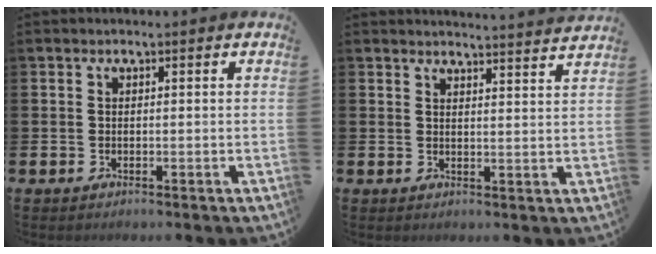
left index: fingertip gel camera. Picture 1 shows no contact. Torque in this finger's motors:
{"motor_torque": [-0.10, -0.01, -0.05, -0.01]}